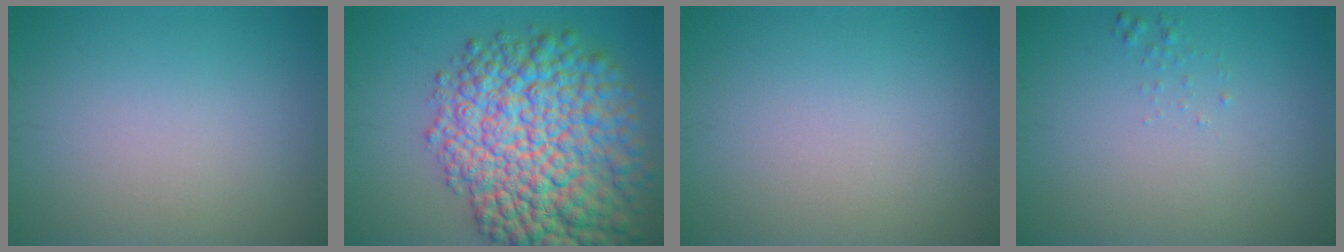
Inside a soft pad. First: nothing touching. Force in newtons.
{"total": 14.1, "press": 14.1, "slide": 0.4}
{"total": 0.0}
{"total": 0.5, "press": 0.5, "slide": 0.0}